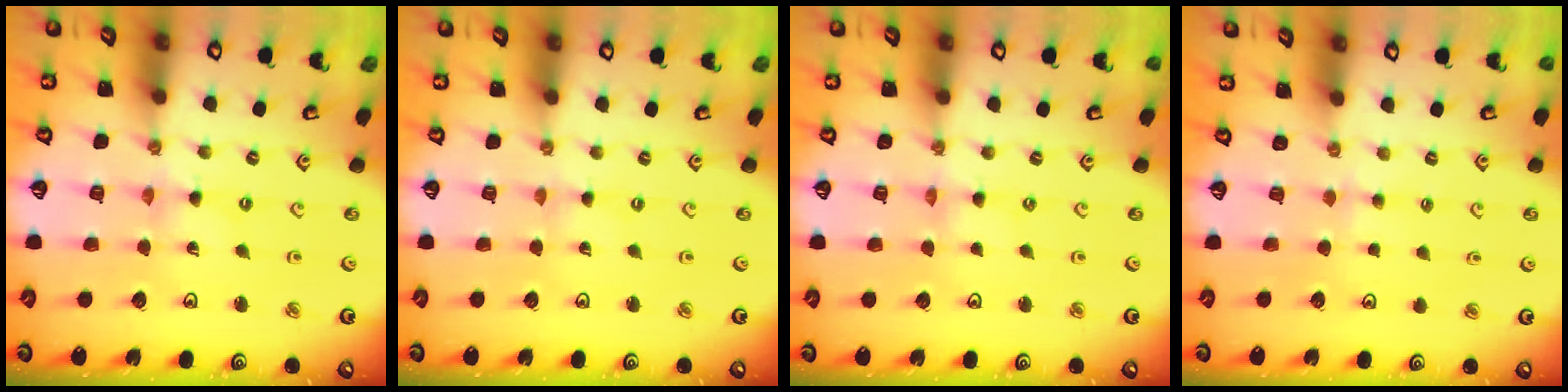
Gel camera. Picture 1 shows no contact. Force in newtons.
{"total": 0.0}
{"total": 0.0}
{"total": 2.6, "press": 2.5, "slide": 0.5}